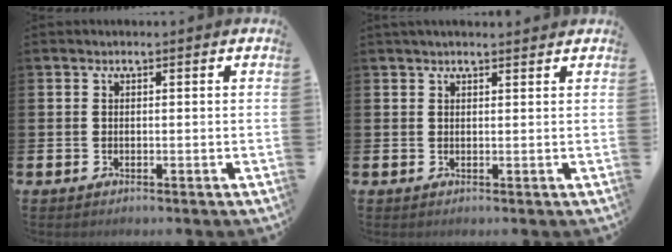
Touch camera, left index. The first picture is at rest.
{"total": 1.4, "force": [1.3, 0.1, 0.4], "torque": [0.005, -0.004, 0.021]}